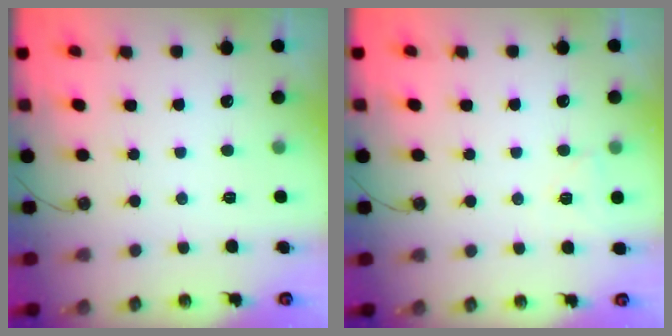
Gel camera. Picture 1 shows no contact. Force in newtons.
{"total": 5.1, "press": 4.5, "slide": 2.3}